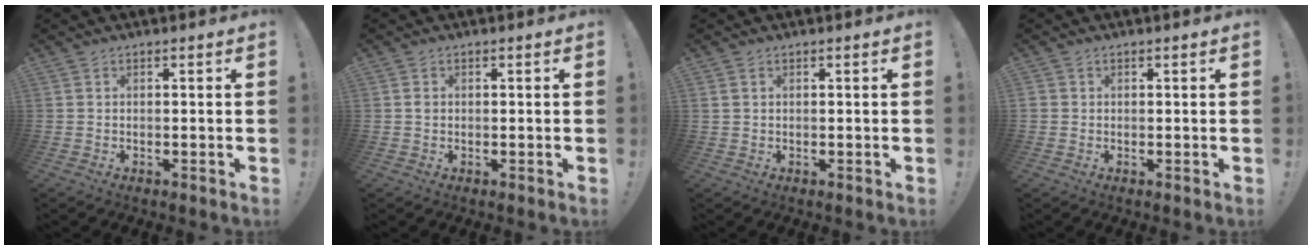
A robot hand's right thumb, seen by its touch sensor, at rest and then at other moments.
{"total": 0.7, "force": [-0.1, 0.6, 0.2], "torque": [-0.009, 0.006, -0.003]}
{"total": 1.2, "force": [0.5, 0.9, 0.6], "torque": [-0.009, 0.002, 0.008]}
{"total": 1.0, "force": [0.1, 0.9, 0.0], "torque": [-0.006, 0.005, 0.004]}